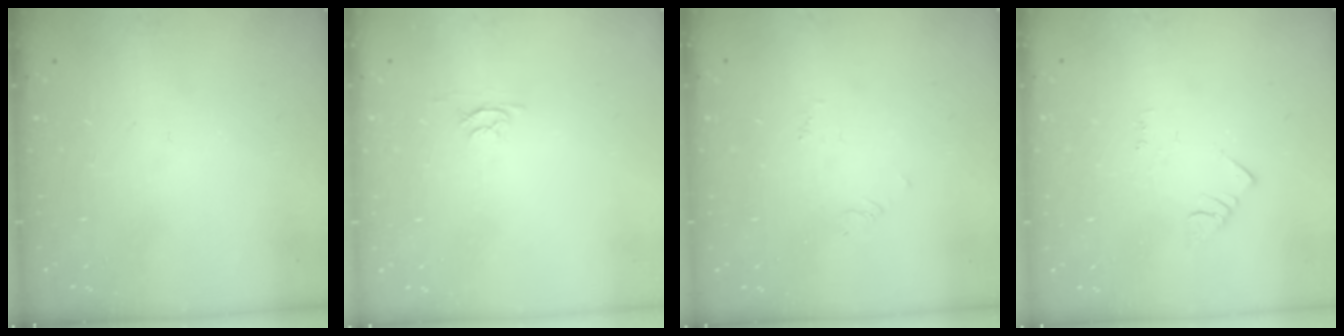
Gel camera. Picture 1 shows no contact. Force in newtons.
{"total": 2.4, "press": 2.4, "slide": 0.3}
{"total": 2.7, "press": 2.7, "slide": 0.2}
{"total": 1.5, "press": 1.5, "slide": 0.3}